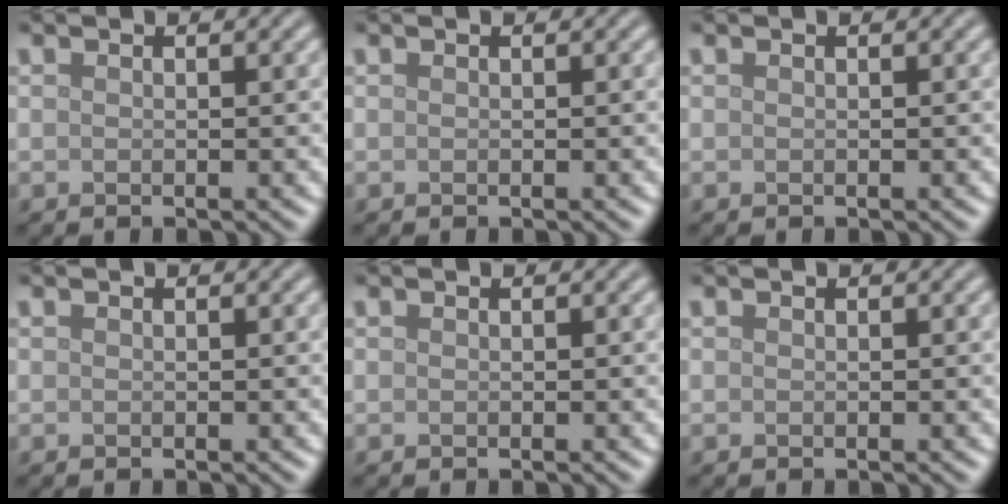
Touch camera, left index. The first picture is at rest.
{"total": 0.0}
{"total": 0.0}
{"total": 0.0}
{"total": 0.0}
{"total": 0.0}